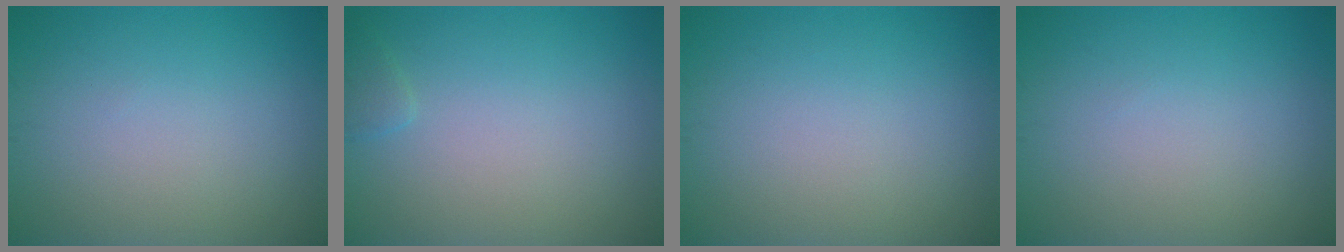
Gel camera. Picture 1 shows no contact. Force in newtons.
{"total": 0.9, "press": 0.9, "slide": 0.1}
{"total": 0.0}
{"total": 0.0}